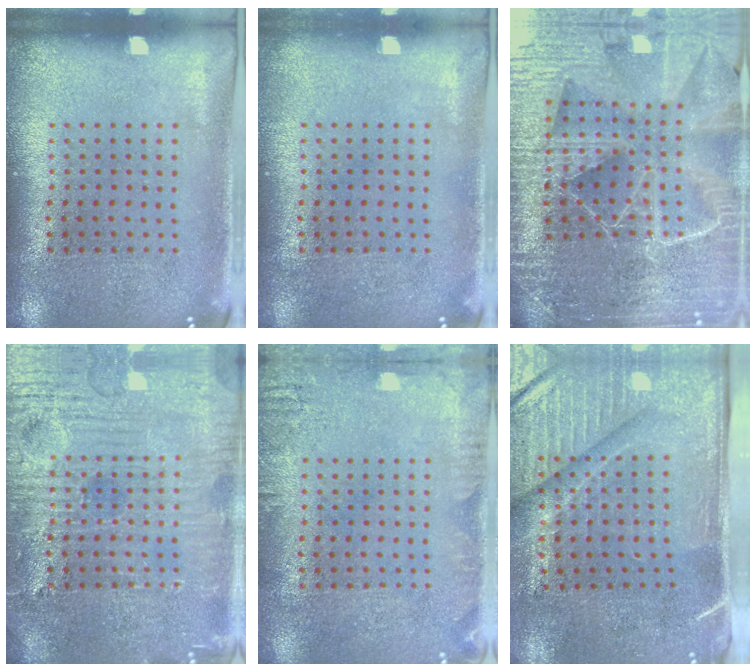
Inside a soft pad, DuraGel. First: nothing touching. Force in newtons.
{"total": 0.0}
{"total": 6.5, "press": 5.5, "slide": 3.3}
{"total": 6.1, "press": 6.1, "slide": 0.6}
{"total": 1.9, "press": 1.9, "slide": 0.3}
{"total": 4.7, "press": 4.0, "slide": 2.5}